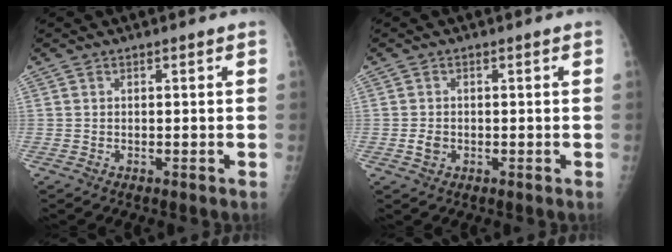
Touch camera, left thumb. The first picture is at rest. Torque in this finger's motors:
{"motor_torque": [-0.31, 0.21, 0.06, -0.01, 0.00]}